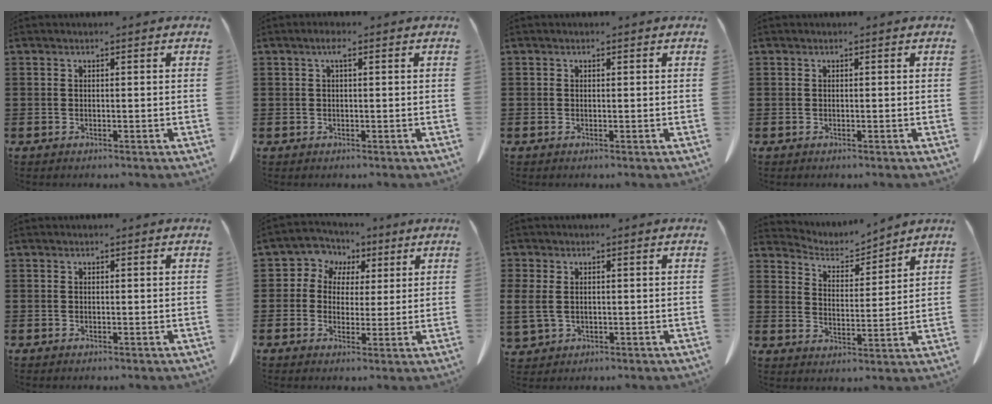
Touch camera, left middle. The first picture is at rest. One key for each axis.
{"total": 1.9, "fx": 0.4, "fy": 0.6, "fz": 1.7, "tx": -0.036, "ty": 0.008, "tz": 0.005}
{"total": 0.0}
{"total": 0.0}
{"total": 0.0}
{"total": 4.8, "fx": 1.8, "fy": 4.4, "fz": 0.5, "tx": -0.044, "ty": -0.005, "tz": 0.024}
{"total": 3.3, "fx": 0.2, "fy": 2.4, "fz": 2.3, "tx": -0.071, "ty": -0.003, "tz": -0.002}
{"total": 4.4, "fx": 4.3, "fy": 0.8, "fz": 0.5, "tx": -0.032, "ty": -0.031, "tz": 0.071}